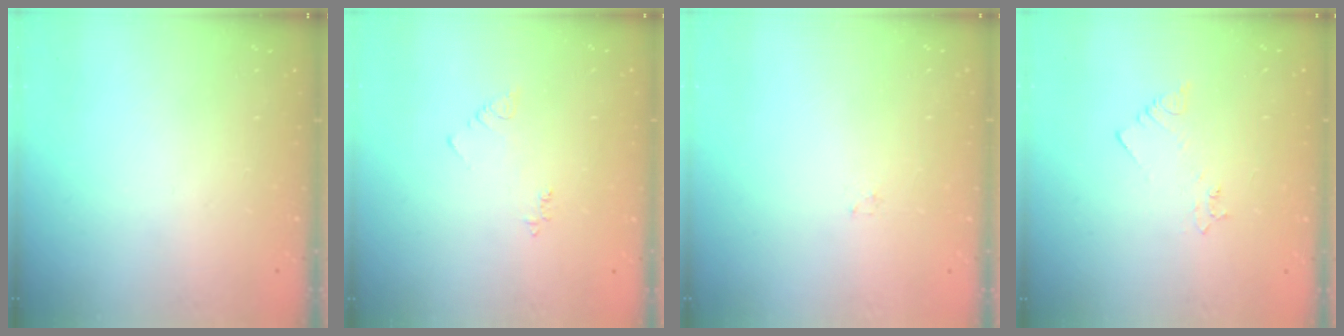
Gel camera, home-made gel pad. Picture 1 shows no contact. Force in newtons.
{"total": 3.9, "press": 3.8, "slide": 0.7}
{"total": 0.8, "press": 0.8, "slide": 0.2}
{"total": 2.1, "press": 2.1, "slide": 0.3}